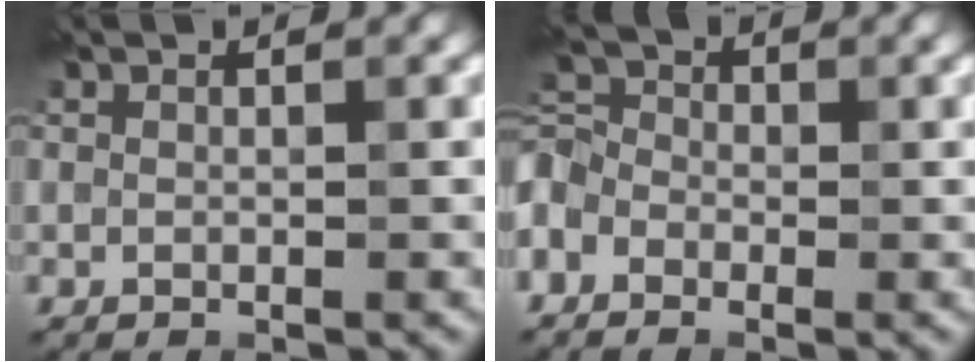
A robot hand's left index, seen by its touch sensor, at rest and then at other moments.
{"total": 4.9, "force": [-2.2, 3.6, 2.5], "torque": [-0.061, 0.005, -0.050]}